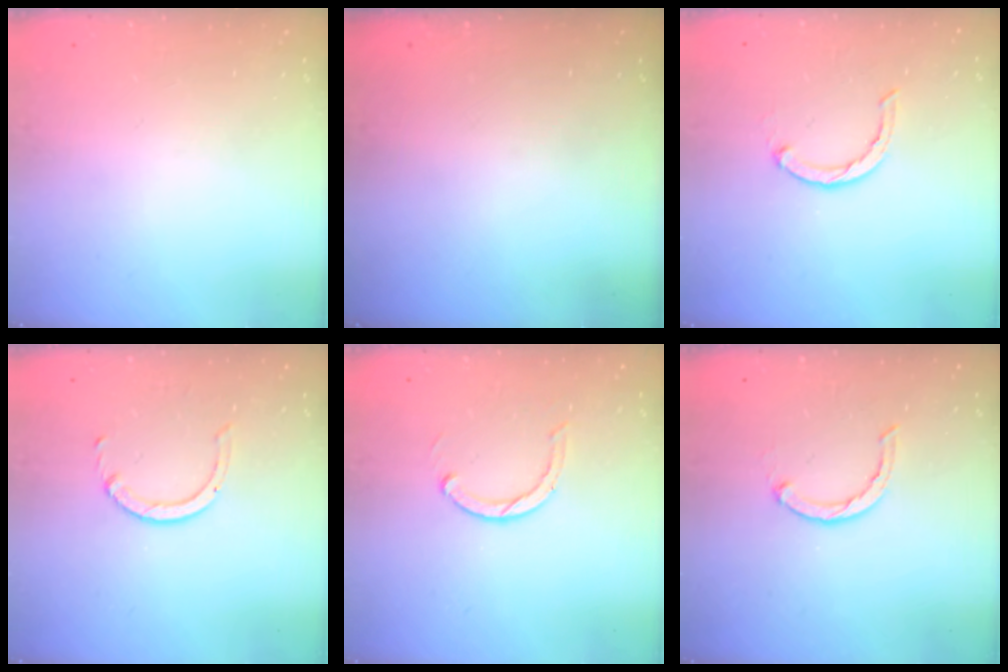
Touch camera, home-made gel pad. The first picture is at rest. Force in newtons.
{"total": 0.0}
{"total": 3.1, "press": 3.0, "slide": 0.5}
{"total": 2.3, "press": 2.3, "slide": 0.3}
{"total": 2.9, "press": 2.9, "slide": 0.4}
{"total": 3.1, "press": 3.0, "slide": 0.5}